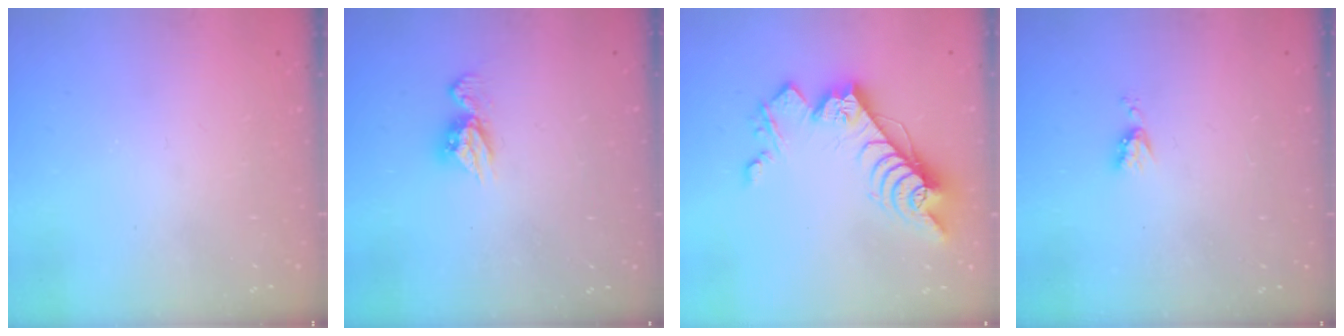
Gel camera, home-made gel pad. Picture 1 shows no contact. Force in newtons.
{"total": 7.8, "press": 7.8, "slide": 0.6}
{"total": 14.6, "press": 14.5, "slide": 1.0}
{"total": 4.3, "press": 4.3, "slide": 0.5}